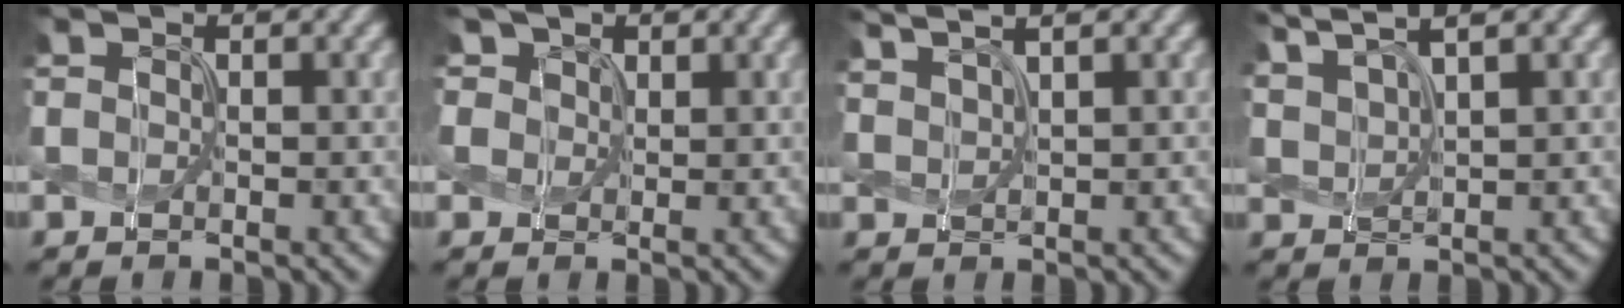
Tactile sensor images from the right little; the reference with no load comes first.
{"total": 3.3, "force": [1.8, 2.4, 1.2], "torque": [-0.044, 0.005, 0.029]}
{"total": 3.8, "force": [2.9, 0.8, 2.3], "torque": [-0.032, 0.023, 0.030]}
{"total": 5.1, "force": [4.2, 0.8, 2.9], "torque": [-0.078, 0.019, 0.070]}